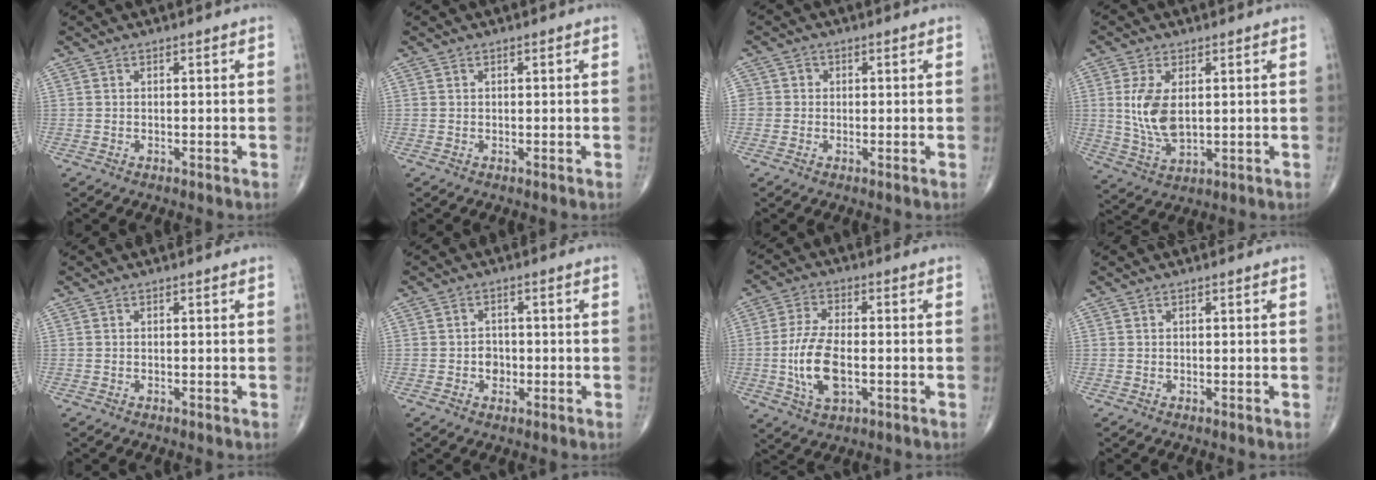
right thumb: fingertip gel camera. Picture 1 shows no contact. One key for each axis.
{"total": 0.0}
{"total": 2.3, "fx": -0.1, "fy": 2.2, "fz": 0.4, "tx": 0.013, "ty": 0.007, "tz": -0.005}
{"total": 9.0, "fx": 1.3, "fy": 4.7, "fz": 7.5, "tx": -0.151, "ty": -0.014, "tz": 0.034}
{"total": 0.0}
{"total": 2.7, "fx": -0.7, "fy": 2.3, "fz": 1.3, "tx": -0.002, "ty": 0.007, "tz": -0.014}
{"total": 10.7, "fx": -1.9, "fy": 5.1, "fz": 9.2, "tx": -0.188, "ty": 0.005, "tz": -0.036}
{"total": 0.0}